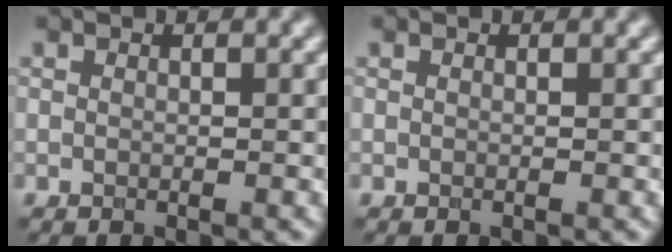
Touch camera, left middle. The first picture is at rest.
{"total": 0.0}